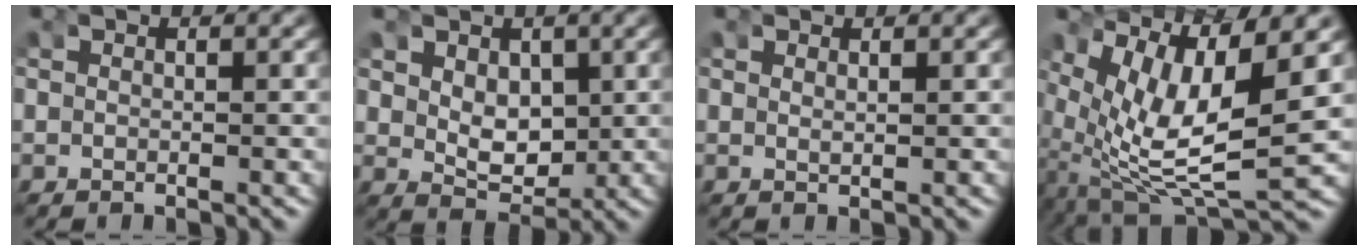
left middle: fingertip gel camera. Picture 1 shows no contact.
{"total": 3.0, "force": [0.7, 2.2, 2.0], "torque": [-0.040, -0.028, 0.027]}
{"total": 0.7, "force": [0.4, -0.4, 0.3], "torque": [-0.010, -0.009, 0.015]}
{"total": 11.6, "force": [-0.7, 7.4, 9.0], "torque": [-0.181, -0.049, 0.010]}